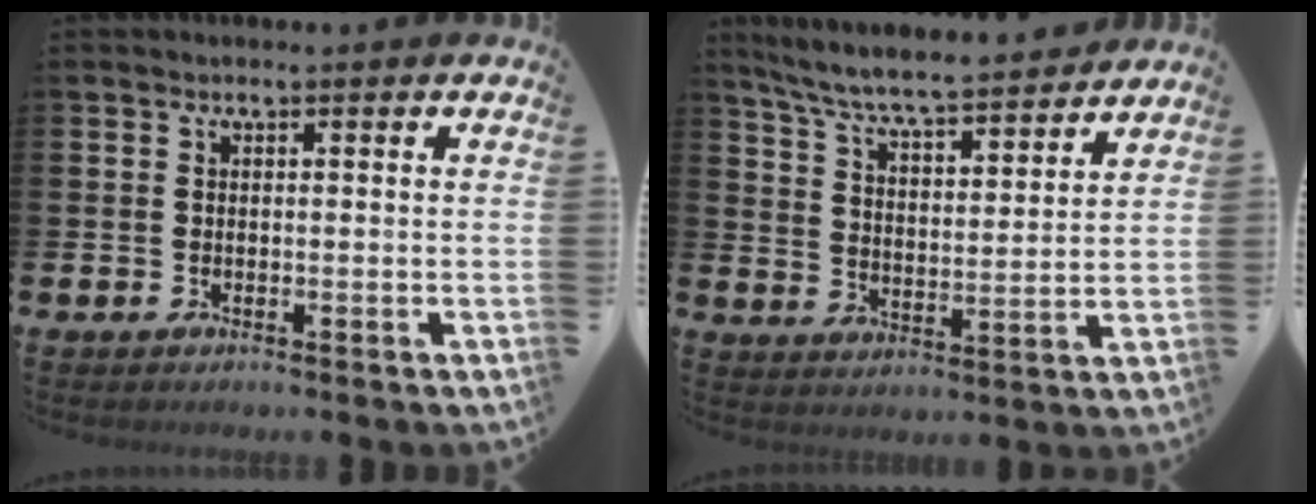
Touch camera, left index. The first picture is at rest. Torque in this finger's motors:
{"motor_torque": [0.99, -1.15, 0.59, 0.21]}